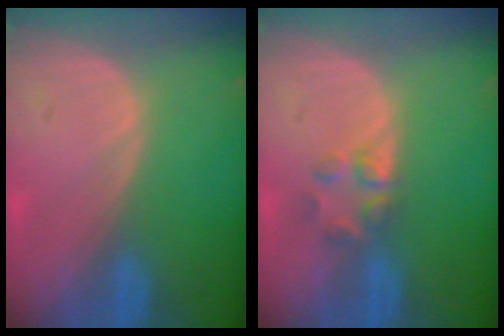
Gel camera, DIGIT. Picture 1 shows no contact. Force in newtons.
{"total": 2.9, "press": 2.9, "slide": 0.3}